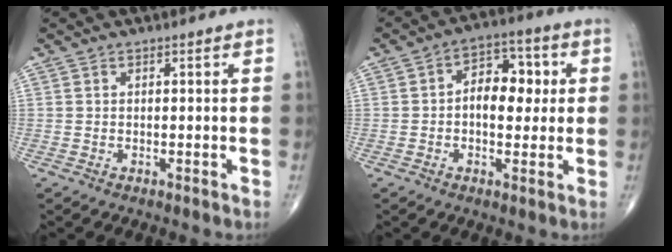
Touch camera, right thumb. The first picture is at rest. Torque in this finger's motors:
{"motor_torque": [-0.29, 0.65, 0.51, 0.41, 0.13]}